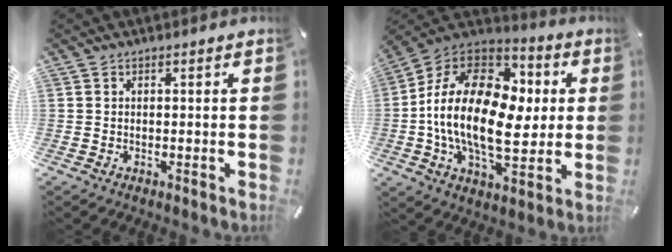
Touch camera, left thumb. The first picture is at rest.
{"total": 23.3, "force": [-0.5, 14.2, 18.4], "torque": [-0.362, -0.004, -0.010]}